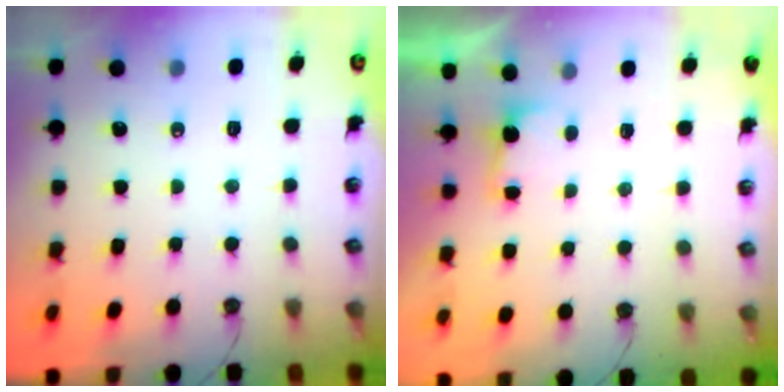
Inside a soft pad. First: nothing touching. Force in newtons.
{"total": 2.1, "press": 1.9, "slide": 0.8}